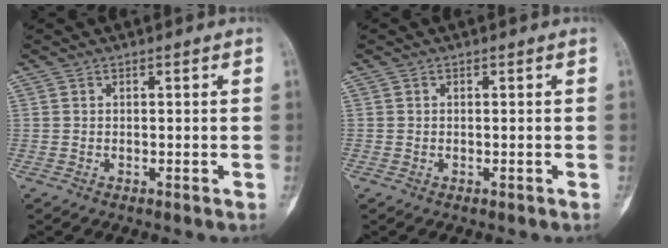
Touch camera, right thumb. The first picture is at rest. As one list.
[{"total": 0.0}]